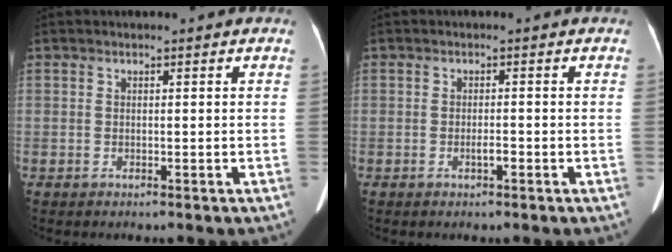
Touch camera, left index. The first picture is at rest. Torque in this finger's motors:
{"motor_torque": [0.00, 0.00, 0.00, 0.00]}